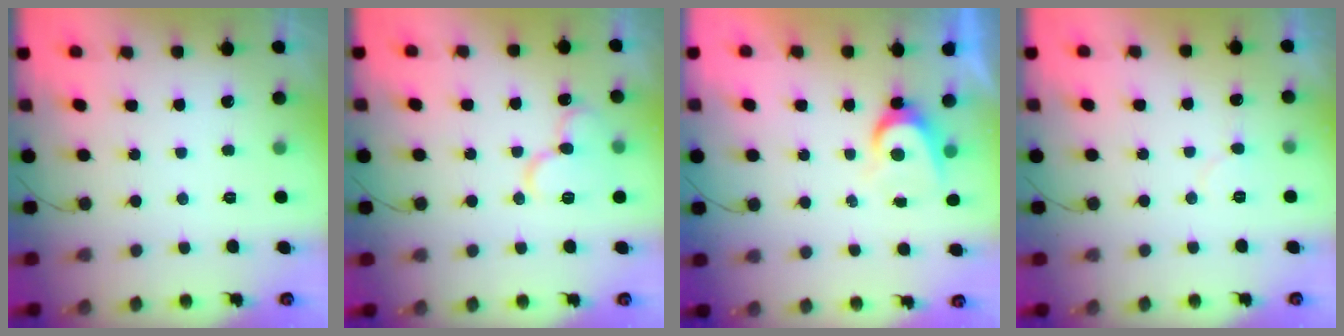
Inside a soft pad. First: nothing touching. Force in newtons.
{"total": 12.4, "press": 12.3, "slide": 1.5}
{"total": 5.5, "press": 5.5, "slide": 0.6}
{"total": 5.4, "press": 5.4, "slide": 0.4}